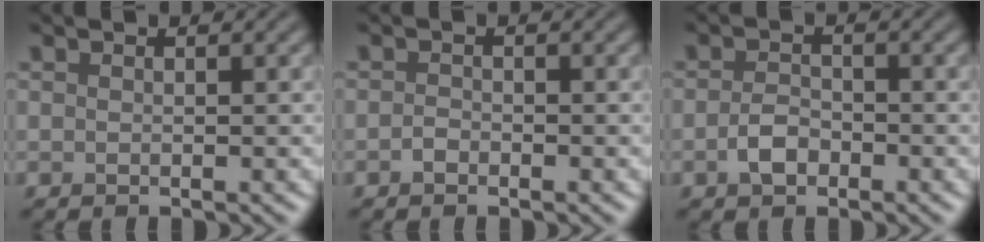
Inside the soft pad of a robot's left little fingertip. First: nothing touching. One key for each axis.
{"total": 0.8, "fx": -0.4, "fy": 0.5, "fz": 0.4, "tx": -0.008, "ty": -0.001, "tz": -0.011}
{"total": 2.2, "fx": -0.9, "fy": 1.4, "fz": 1.4, "tx": -0.028, "ty": 0.003, "tz": -0.022}